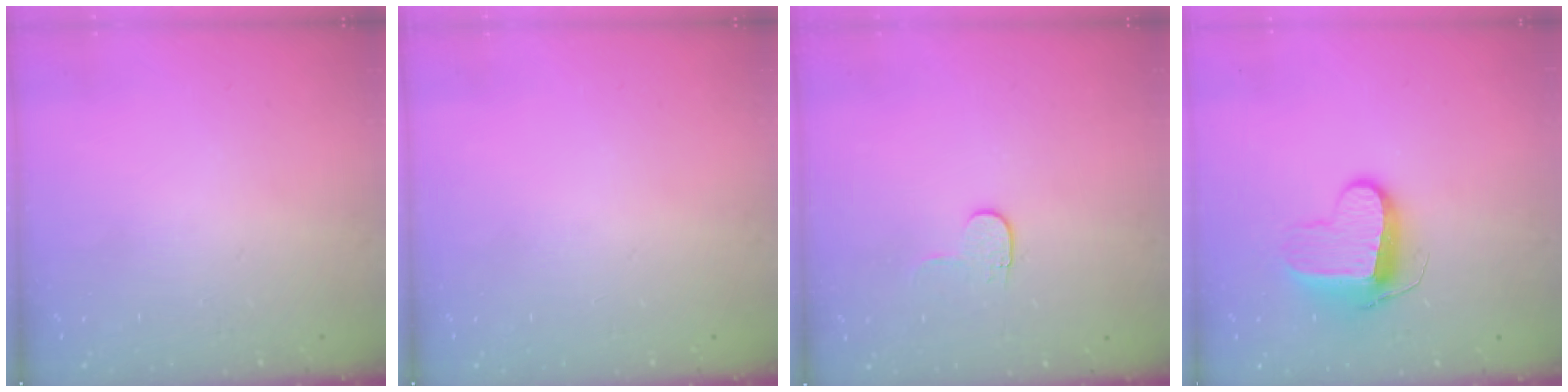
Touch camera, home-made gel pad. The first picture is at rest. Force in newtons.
{"total": 0.0}
{"total": 3.9, "press": 3.9, "slide": 0.4}
{"total": 10.0, "press": 10.0, "slide": 0.5}